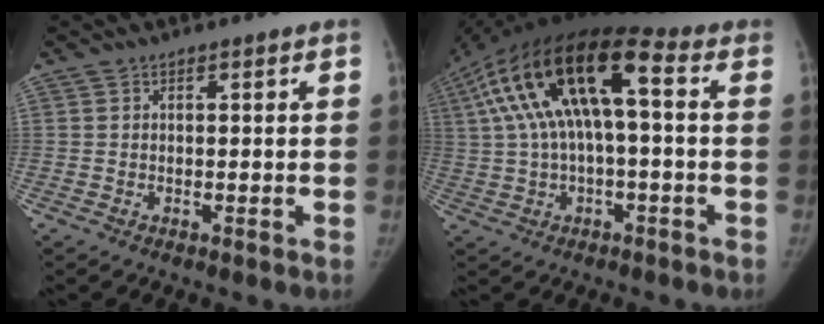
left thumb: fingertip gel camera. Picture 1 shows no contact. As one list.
[{"total": 19.0, "force": [3.2, 7.6, 17.1], "torque": [-0.336, 0.054, 0.044]}]